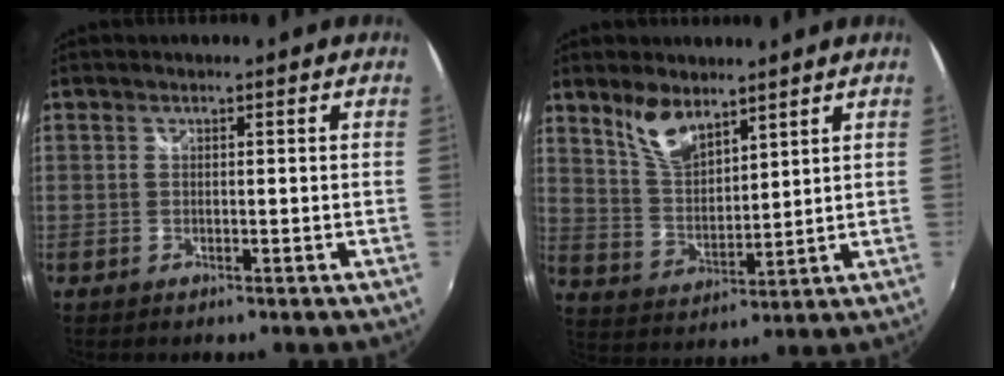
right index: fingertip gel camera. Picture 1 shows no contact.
{"total": 8.2, "force": [5.9, 3.5, 4.6], "torque": [-0.083, 0.004, 0.120]}